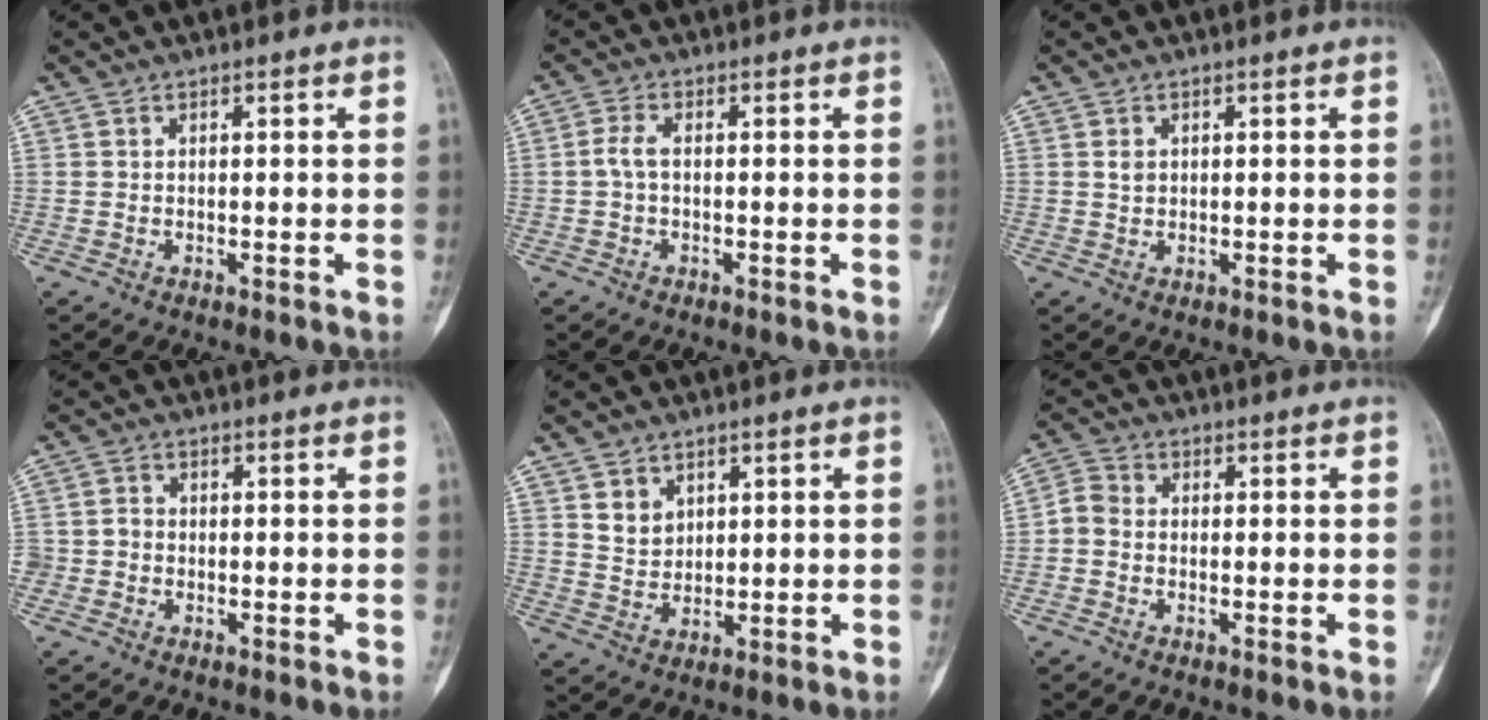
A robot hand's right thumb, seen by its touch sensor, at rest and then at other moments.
{"total": 2.4, "force": [-0.3, 1.2, 2.1], "torque": [-0.048, 0.004, -0.011]}
{"total": 1.3, "force": [0.4, 1.0, 0.7], "torque": [-0.007, 0.000, 0.007]}
{"total": 2.5, "force": [-0.9, 2.2, 0.6], "torque": [0.003, 0.011, -0.022]}
{"total": 4.0, "force": [2.1, 3.1, 1.4], "torque": [-0.008, -0.018, 0.046]}
{"total": 3.2, "force": [-0.9, 2.5, 1.8], "torque": [-0.033, 0.009, -0.032]}